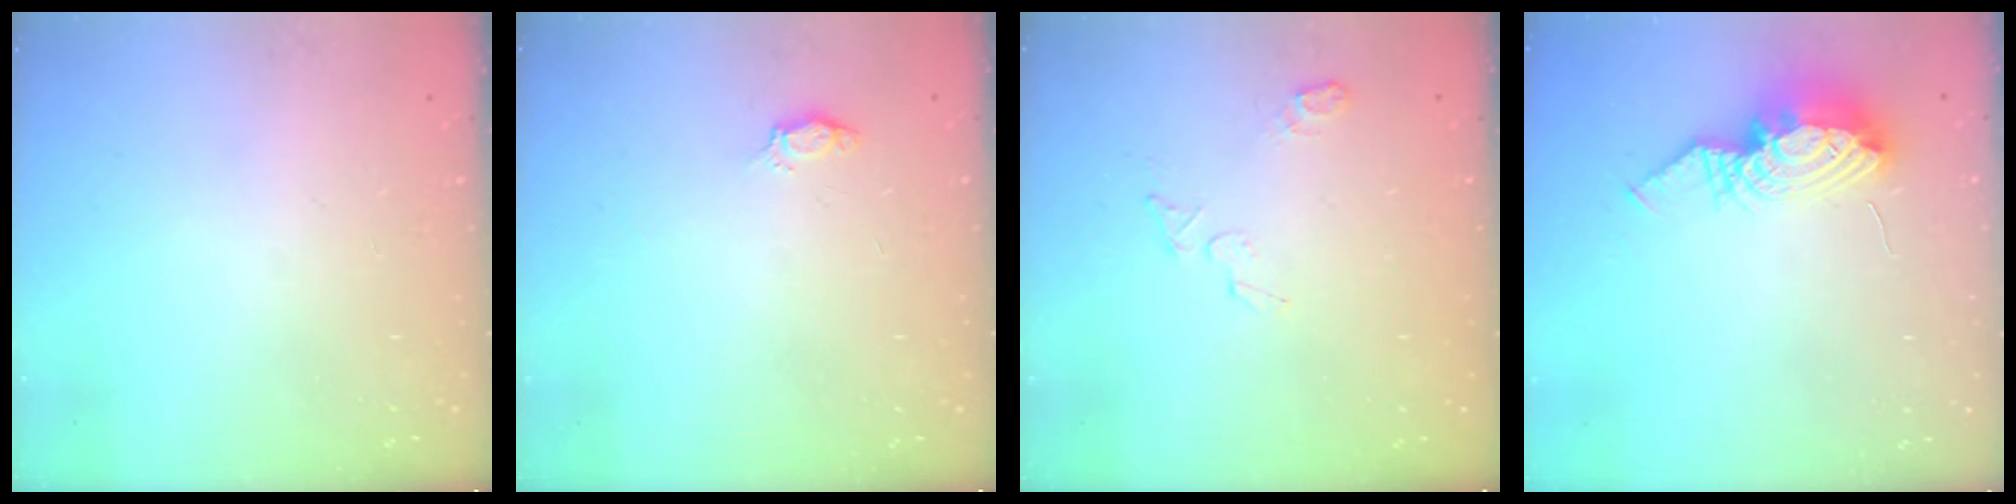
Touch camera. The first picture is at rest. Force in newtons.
{"total": 2.8, "press": 2.7, "slide": 0.4}
{"total": 5.0, "press": 4.9, "slide": 1.1}
{"total": 10.9, "press": 10.8, "slide": 1.2}